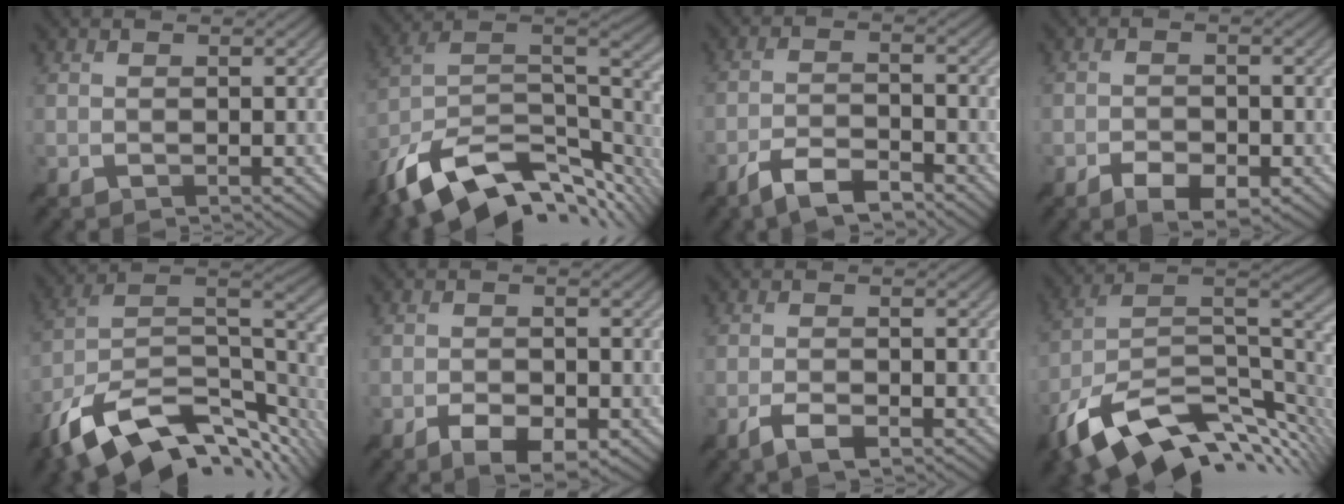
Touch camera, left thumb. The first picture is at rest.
{"total": 15.7, "force": [-9.3, 7.0, 10.5], "torque": [-0.230, -0.019, -0.154]}
{"total": 5.9, "force": [-4.6, 1.4, 3.4], "torque": [-0.061, 0.000, -0.088]}
{"total": 4.0, "force": [-2.6, 1.6, 2.6], "torque": [-0.040, -0.006, -0.041]}
{"total": 16.3, "force": [-9.4, 7.2, 11.2], "torque": [-0.242, -0.023, -0.155]}
{"total": 4.6, "force": [-2.9, 1.8, 3.1], "torque": [-0.049, -0.004, -0.045]}
{"total": 3.2, "force": [-2.1, 0.8, 2.3], "torque": [-0.041, -0.001, -0.044]}
{"total": 15.9, "force": [-7.0, 8.0, 11.9], "torque": [-0.254, -0.027, -0.116]}